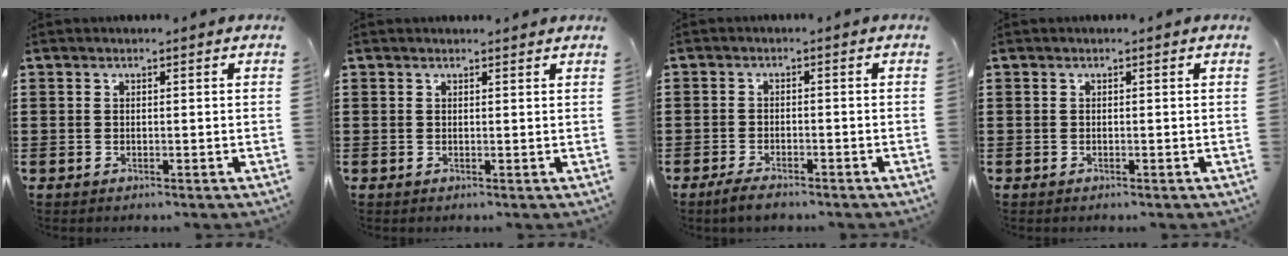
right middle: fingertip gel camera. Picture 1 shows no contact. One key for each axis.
{"total": 0.5, "fx": 0.5, "fy": 0.1, "fz": 0.1, "tx": 0.003, "ty": -0.003, "tz": 0.008}
{"total": 2.4, "fx": -2.1, "fy": 0.6, "fz": 1.0, "tx": -0.027, "ty": 0.000, "tz": -0.044}
{"total": 0.0}